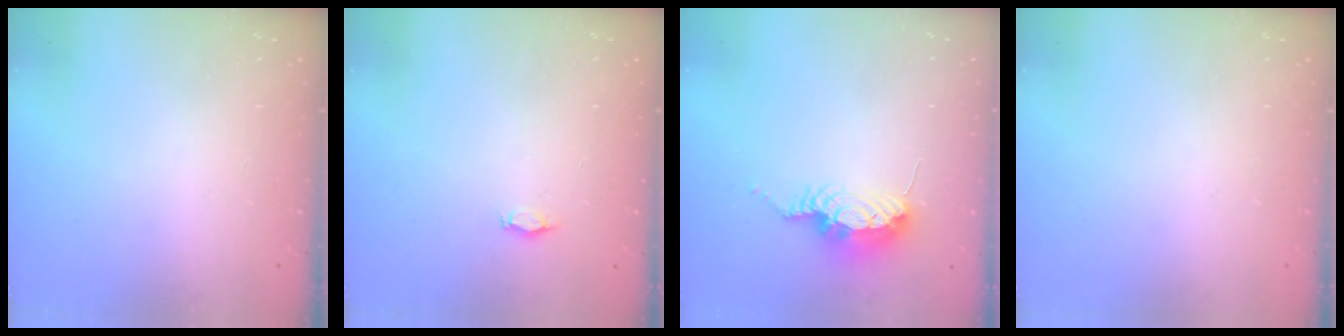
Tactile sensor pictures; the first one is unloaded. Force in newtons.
{"total": 2.9, "press": 2.9, "slide": 0.5}
{"total": 8.4, "press": 8.4, "slide": 1.0}
{"total": 0.0}